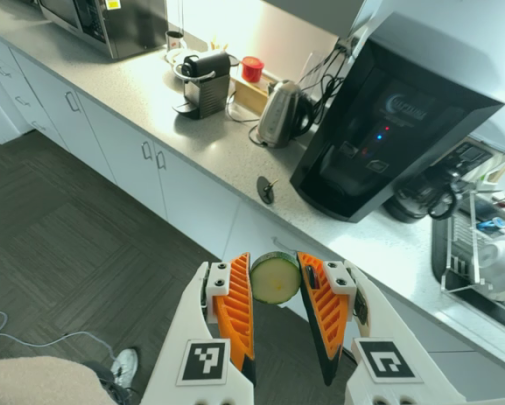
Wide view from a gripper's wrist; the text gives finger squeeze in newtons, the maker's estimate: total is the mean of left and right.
{"total": 7.7, "left": 8.2, "right": 7.3}